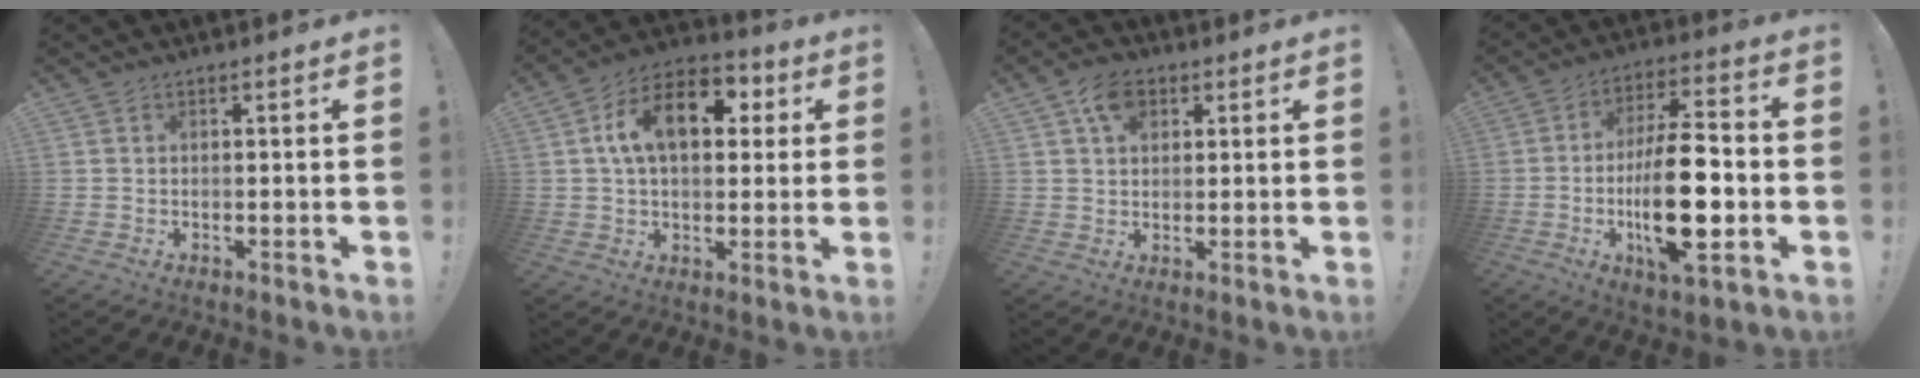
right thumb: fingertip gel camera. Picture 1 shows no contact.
{"total": 16.4, "force": [4.1, 9.8, 12.5], "torque": [-0.199, 0.008, 0.068]}
{"total": 7.4, "force": [3.3, 5.0, 4.3], "torque": [-0.070, 0.000, 0.064]}
{"total": 20.1, "force": [-3.6, 7.1, 18.5], "torque": [-0.333, 0.003, -0.059]}